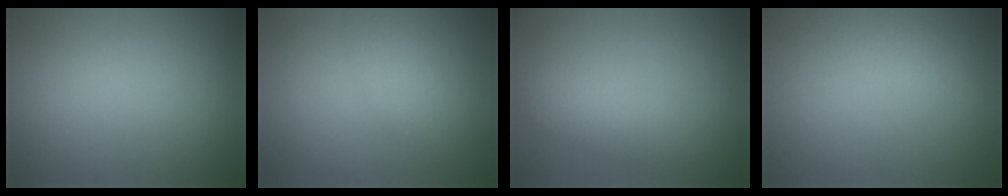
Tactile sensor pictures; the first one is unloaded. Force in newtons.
{"total": 2.2, "press": 2.2, "slide": 0.2}
{"total": 2.4, "press": 2.4, "slide": 0.1}
{"total": 2.4, "press": 2.4, "slide": 0.2}